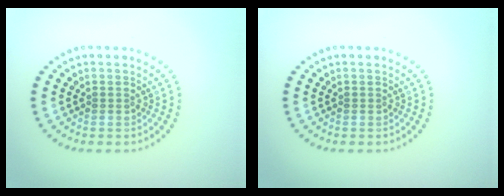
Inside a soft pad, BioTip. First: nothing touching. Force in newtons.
{"total": 0.0}